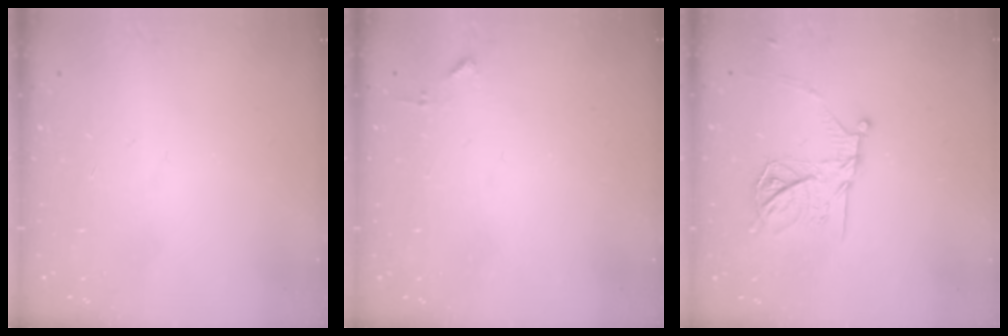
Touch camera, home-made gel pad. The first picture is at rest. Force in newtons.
{"total": 3.7, "press": 3.7, "slide": 0.5}
{"total": 14.9, "press": 14.9, "slide": 0.4}